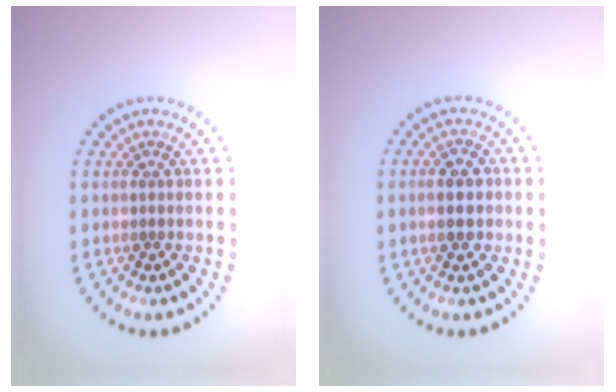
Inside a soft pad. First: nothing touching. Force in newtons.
{"total": 2.7, "press": 2.6, "slide": 0.3}